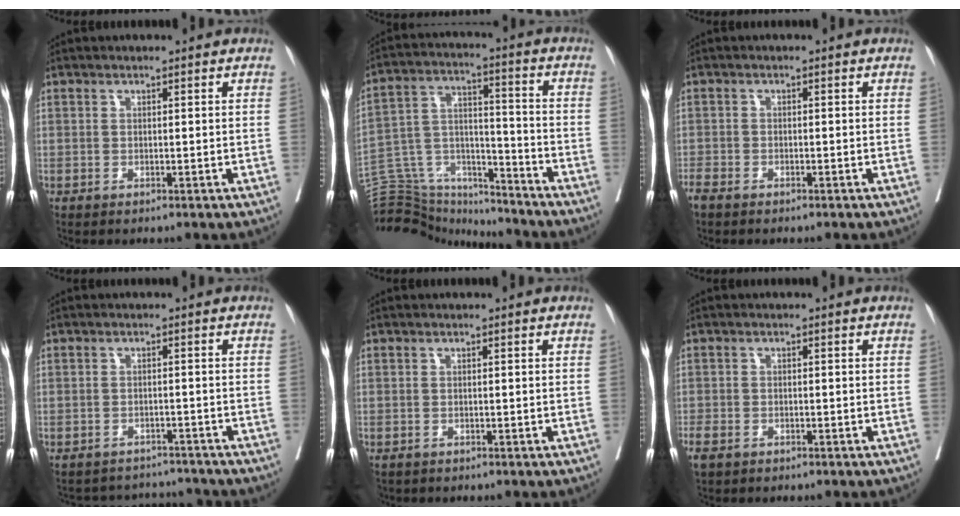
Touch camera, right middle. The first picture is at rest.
{"total": 16.5, "force": [-15.9, 3.5, 2.5], "torque": [-0.056, 0.051, -0.259]}
{"total": 2.6, "force": [-2.1, 0.9, 1.2], "torque": [-0.028, -0.006, -0.035]}
{"total": 5.8, "force": [-5.5, 1.5, -1.1], "torque": [0.020, 0.022, -0.072]}
{"total": 1.1, "force": [-0.8, 0.7, 0.2], "torque": [-0.011, 0.000, -0.011]}
{"total": 3.1, "force": [-2.0, 1.8, 1.5], "torque": [-0.036, -0.005, -0.030]}